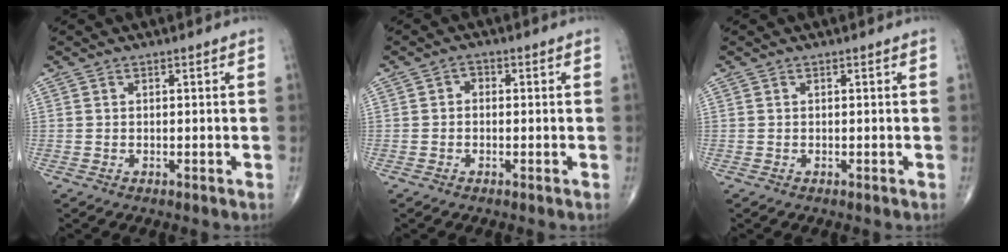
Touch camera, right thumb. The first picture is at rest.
{"total": 1.6, "force": [-0.1, 1.3, 0.9], "torque": [-0.002, 0.006, -0.010]}
{"total": 0.0}